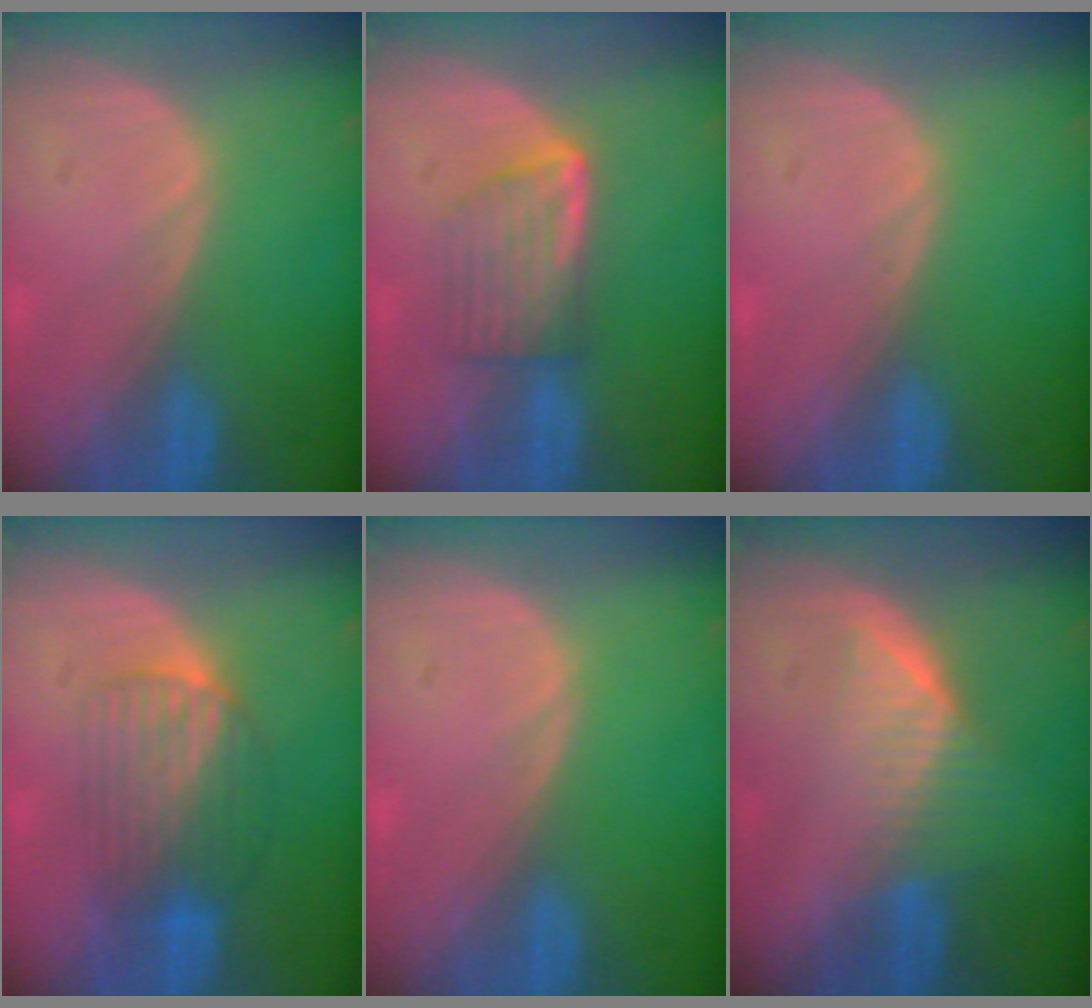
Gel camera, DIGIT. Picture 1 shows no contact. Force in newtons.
{"total": 5.9, "press": 5.5, "slide": 2.2}
{"total": 0.0}
{"total": 6.3, "press": 6.2, "slide": 1.1}
{"total": 0.0}
{"total": 6.5, "press": 5.8, "slide": 2.9}